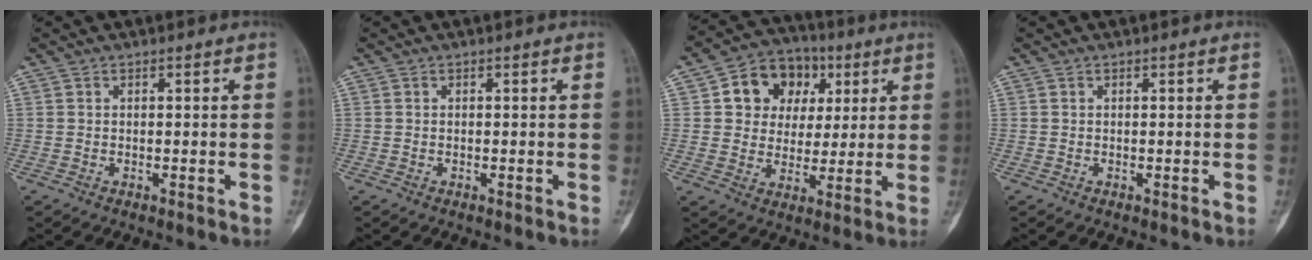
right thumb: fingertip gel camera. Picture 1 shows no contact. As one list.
[{"total": 0.0}, {"total": 12.8, "force": [3.9, 10.6, 5.9], "torque": [-0.049, -0.001, 0.062]}, {"total": 0.0}]